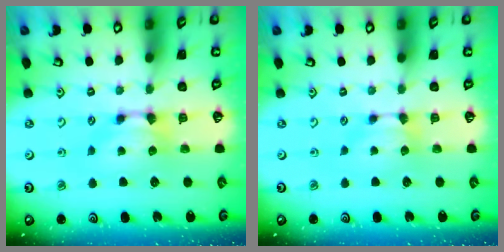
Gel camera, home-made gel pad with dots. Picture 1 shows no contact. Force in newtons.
{"total": 0.7, "press": 0.6, "slide": 0.5}